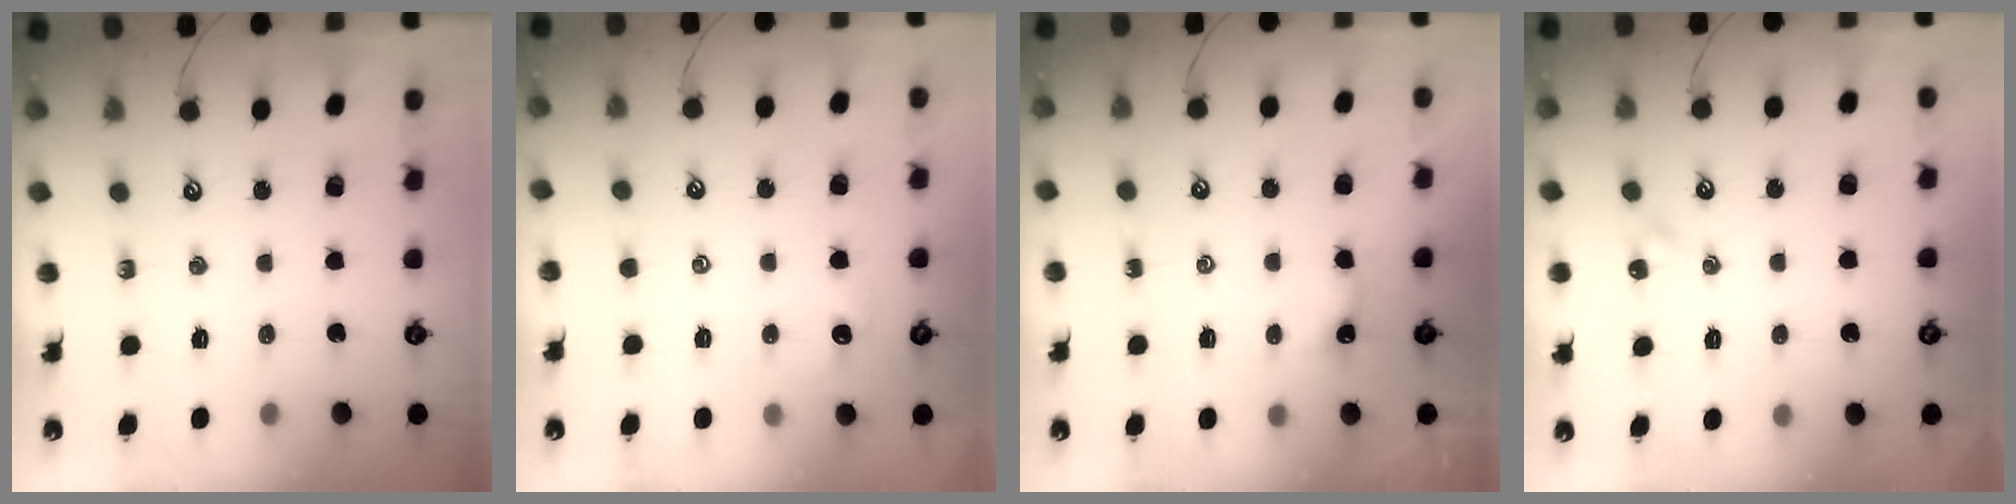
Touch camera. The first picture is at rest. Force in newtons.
{"total": 1.6, "press": 1.6, "slide": 0.4}
{"total": 1.4, "press": 1.4, "slide": 0.3}
{"total": 1.3, "press": 1.2, "slide": 0.4}